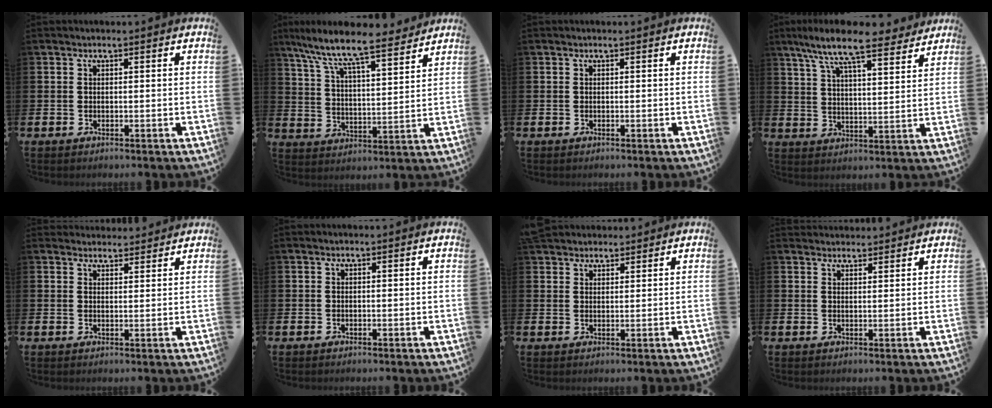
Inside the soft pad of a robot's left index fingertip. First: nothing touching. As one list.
[{"total": 9.3, "force": [8.4, 1.3, 3.8], "torque": [-0.104, -0.061, 0.142]}, {"total": 0.0}, {"total": 10.4, "force": [9.1, 1.8, 4.7], "torque": [-0.099, -0.052, 0.159]}, {"total": 2.8, "force": [2.6, 0.8, -0.3], "torque": [0.008, -0.014, 0.047]}, {"total": 0.0}, {"total": 3.1, "force": [2.8, 1.2, 0.0], "torque": [0.001, -0.008, 0.053]}, {"total": 2.3, "force": [2.2, 0.6, -0.2], "torque": [0.007, -0.011, 0.039]}]